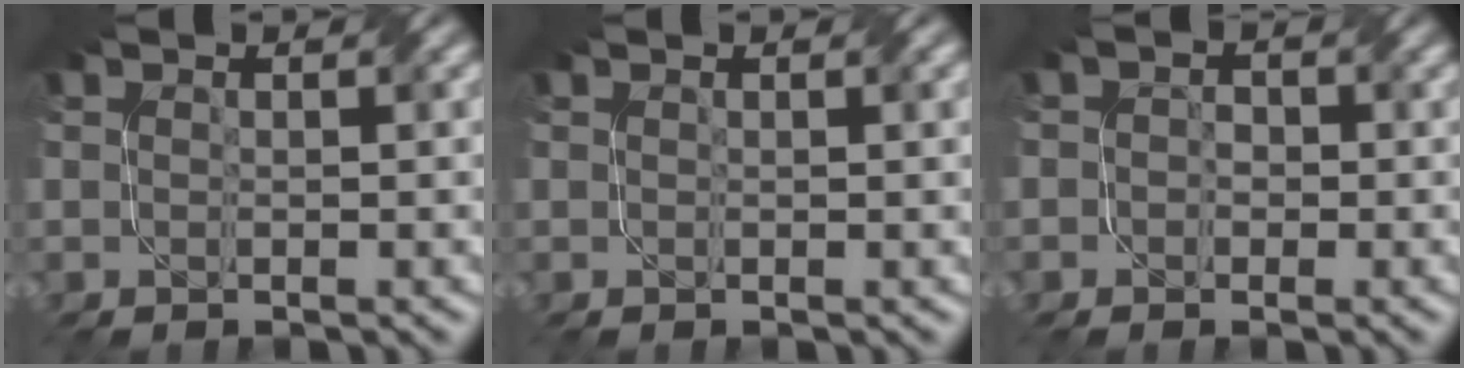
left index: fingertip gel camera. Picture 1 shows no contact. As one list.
[{"total": 0.8, "force": [0.5, 0.1, 0.6], "torque": [-0.008, 0.001, 0.009]}, {"total": 2.1, "force": [0.1, 2.0, 0.7], "torque": [0.006, 0.000, -0.018]}]